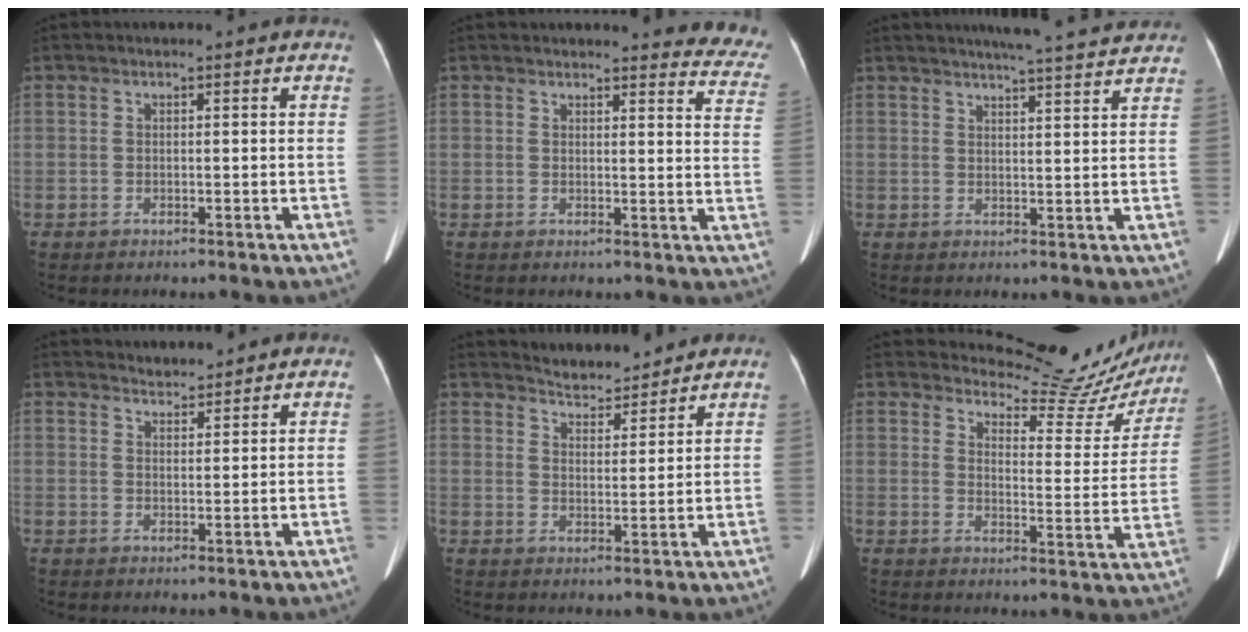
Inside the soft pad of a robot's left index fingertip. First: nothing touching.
{"total": 10.2, "force": [10.1, 1.3, 1.4], "torque": [0.023, -0.071, 0.073]}
{"total": 11.3, "force": [10.3, 0.3, 4.5], "torque": [-0.065, 0.011, 0.122]}
{"total": 2.2, "force": [2.2, 0.3, -0.2], "torque": [-0.004, 0.007, 0.041]}
{"total": 5.9, "force": [5.8, 1.1, 0.7], "torque": [-0.015, 0.008, 0.092]}
{"total": 14.5, "force": [14.2, 3.0, 0.7], "torque": [0.007, -0.060, 0.155]}